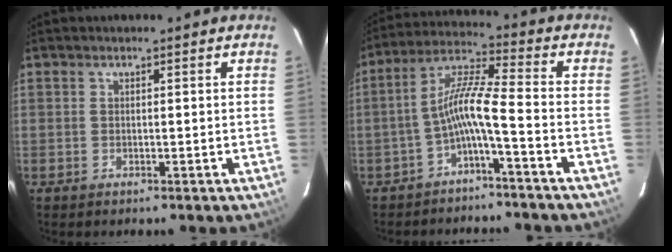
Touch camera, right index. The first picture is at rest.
{"total": 7.6, "force": [-3.5, -0.1, 6.7], "torque": [-0.158, 0.019, -0.066]}